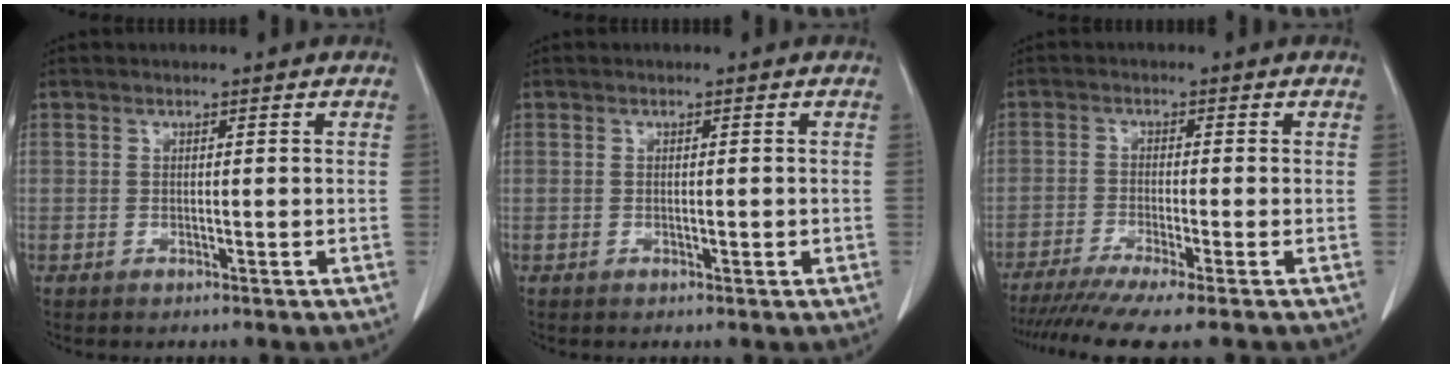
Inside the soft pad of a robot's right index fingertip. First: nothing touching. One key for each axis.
{"total": 0.7, "fx": -0.1, "fy": 0.2, "fz": 0.6, "tx": -0.009, "ty": 0.000, "tz": 0.000}
{"total": 10.5, "fx": -8.4, "fy": -0.8, "fz": 6.2, "tx": -0.083, "ty": -0.022, "tz": -0.130}